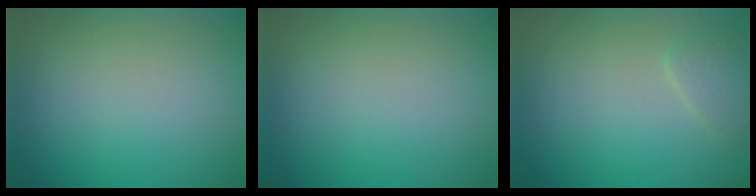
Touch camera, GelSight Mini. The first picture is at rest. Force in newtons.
{"total": 0.0}
{"total": 1.3, "press": 1.3, "slide": 0.0}